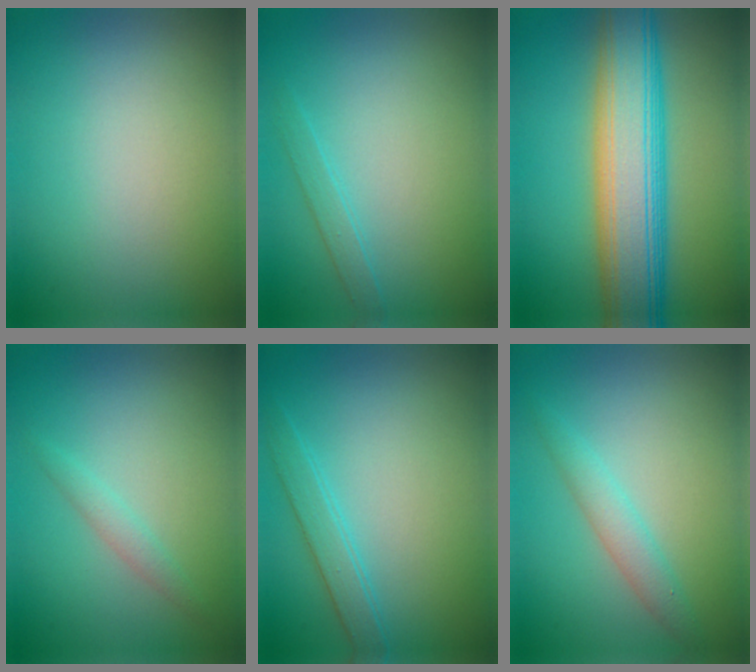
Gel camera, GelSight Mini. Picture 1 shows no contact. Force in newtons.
{"total": 1.3, "press": 1.3, "slide": 0.1}
{"total": 10.9, "press": 10.9, "slide": 0.0}
{"total": 1.1, "press": 1.1, "slide": 0.1}
{"total": 2.2, "press": 2.2, "slide": 0.1}
{"total": 2.3, "press": 2.3, "slide": 0.1}